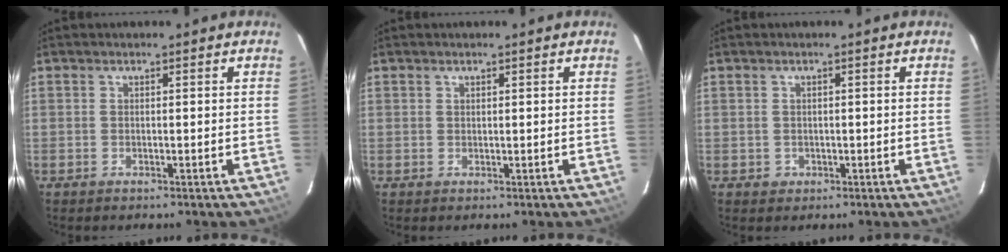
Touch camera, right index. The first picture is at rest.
{"total": 0.6, "force": [0.3, 0.5, 0.0], "torque": [0.001, 0.003, 0.005]}
{"total": 1.8, "force": [-0.2, 1.8, 0.2], "torque": [0.000, 0.003, 0.001]}